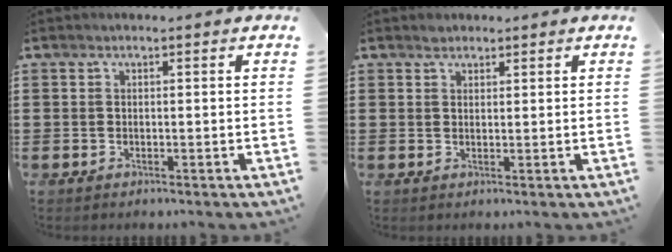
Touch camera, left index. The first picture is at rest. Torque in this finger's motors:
{"motor_torque": [0.25, -0.20, 0.03, 0.01]}